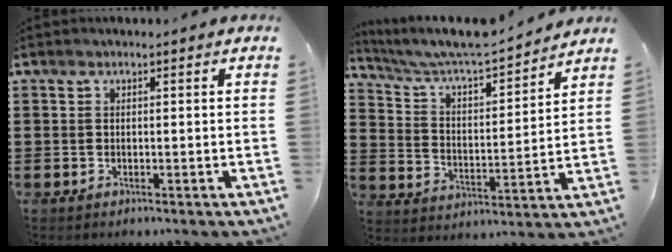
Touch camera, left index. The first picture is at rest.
{"total": 6.3, "force": [5.9, 0.5, 2.3], "torque": [-0.070, -0.039, 0.096]}